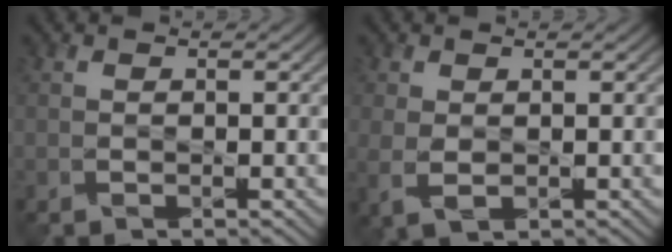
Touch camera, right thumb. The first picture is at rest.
{"total": 2.8, "force": [0.0, 1.8, 2.2], "torque": [-0.063, -0.007, 0.002]}